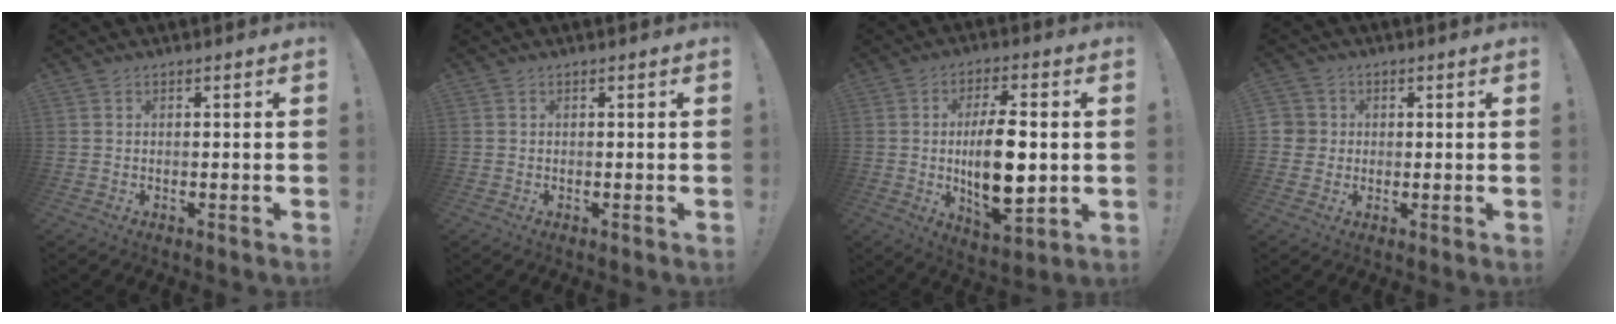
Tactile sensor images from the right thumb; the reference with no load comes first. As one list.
[{"total": 0.0}, {"total": 15.4, "force": [-0.2, 6.1, 14.2], "torque": [-0.247, -0.012, -0.009]}, {"total": 4.0, "force": [0.4, 3.9, 0.8], "torque": [-0.018, 0.001, 0.008]}]